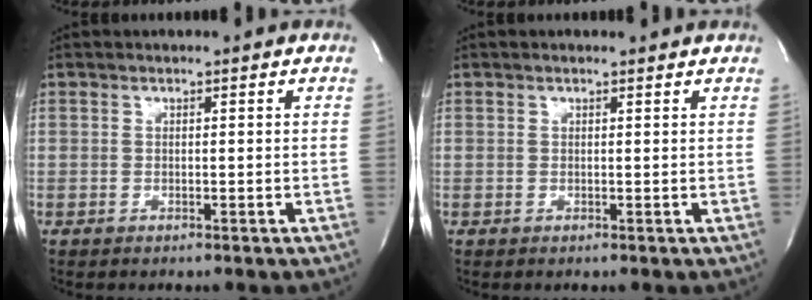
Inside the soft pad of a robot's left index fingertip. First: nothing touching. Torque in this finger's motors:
{"motor_torque": [0.62, -1.12, 0.16, 0.01]}